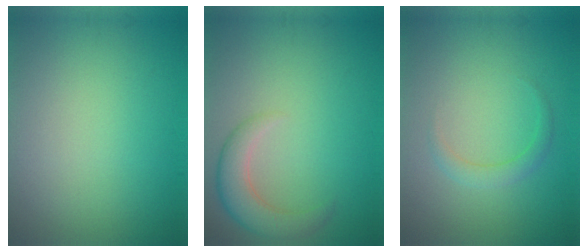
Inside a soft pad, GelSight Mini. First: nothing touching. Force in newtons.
{"total": 3.7, "press": 3.7, "slide": 0.4}
{"total": 1.5, "press": 1.5, "slide": 0.1}